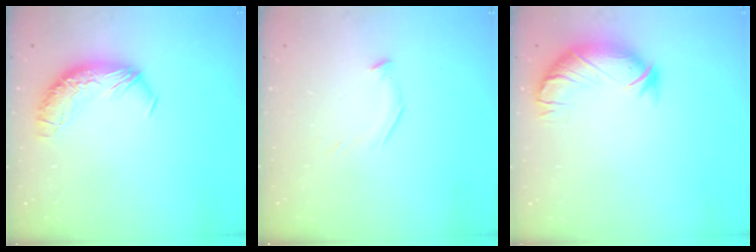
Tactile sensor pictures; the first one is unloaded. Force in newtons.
{"total": 6.6, "press": 6.6, "slide": 0.6}
{"total": 3.7, "press": 3.2, "slide": 1.9}